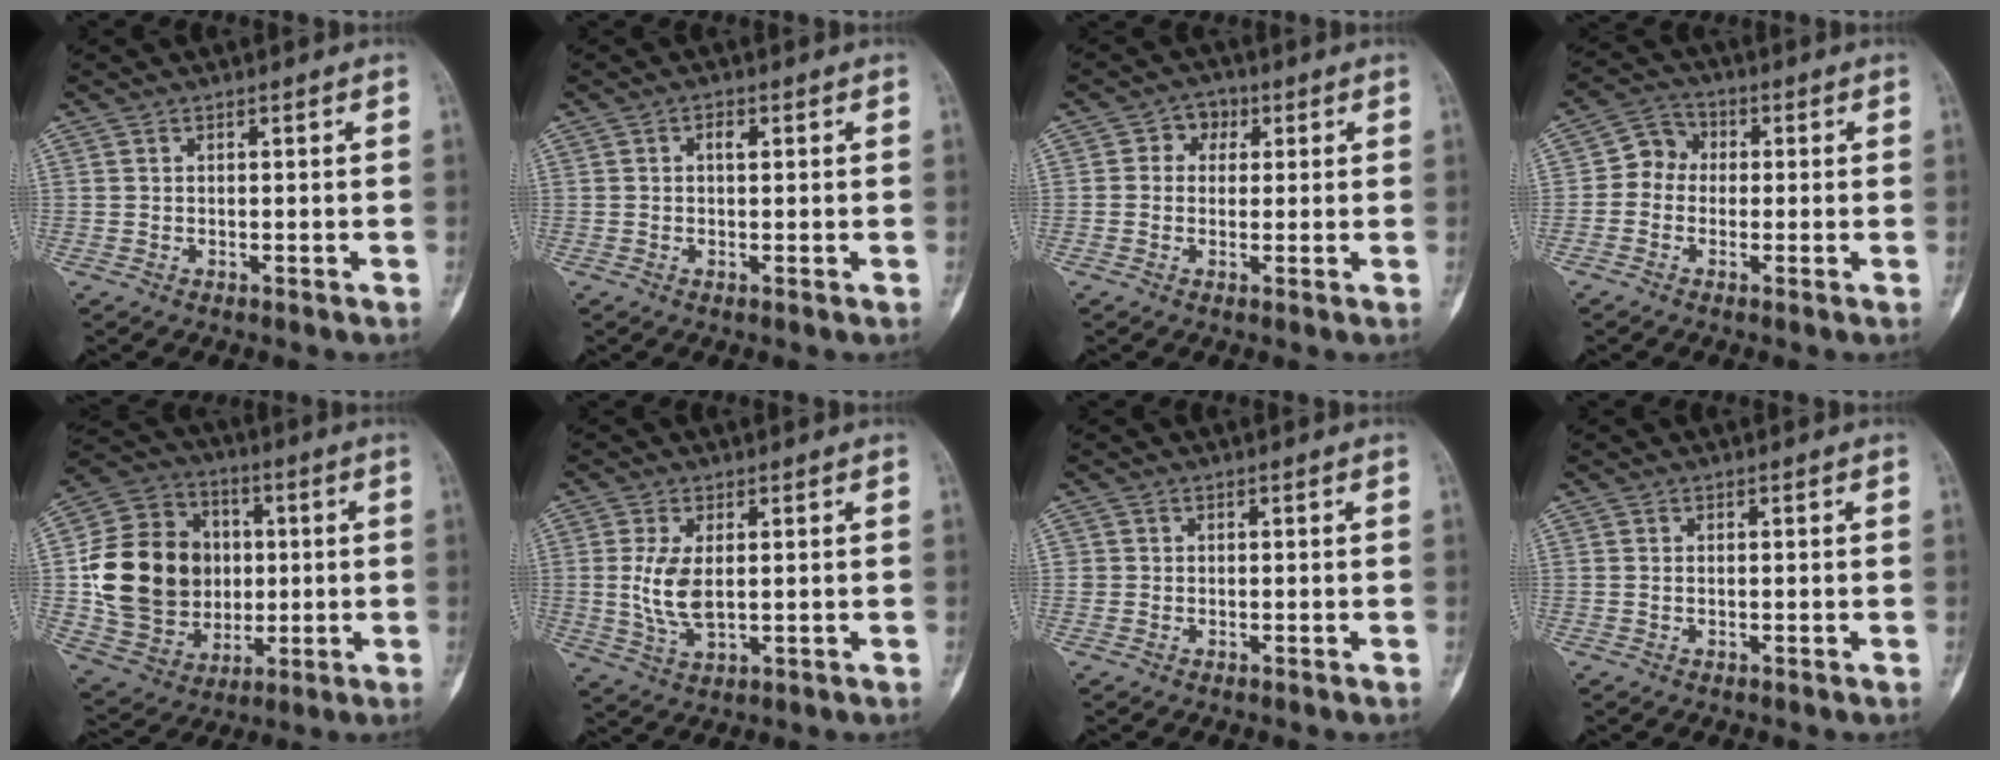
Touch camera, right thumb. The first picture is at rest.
{"total": 2.0, "force": [0.4, 0.9, 1.7], "torque": [-0.024, 0.002, 0.004]}
{"total": 4.1, "force": [1.0, 3.6, 1.8], "torque": [0.000, 0.006, 0.007]}
{"total": 5.4, "force": [-0.4, 4.7, 2.6], "torque": [-0.020, 0.017, -0.025]}
{"total": 21.6, "force": [0.9, 17.9, 12.1], "torque": [-0.197, 0.018, 0.033]}
{"total": 6.8, "force": [0.7, 3.3, 6.0], "torque": [-0.125, -0.010, 0.019]}
{"total": 0.8, "force": [0.0, 0.8, 0.1], "torque": [0.007, 0.004, 0.000]}
{"total": 0.0}